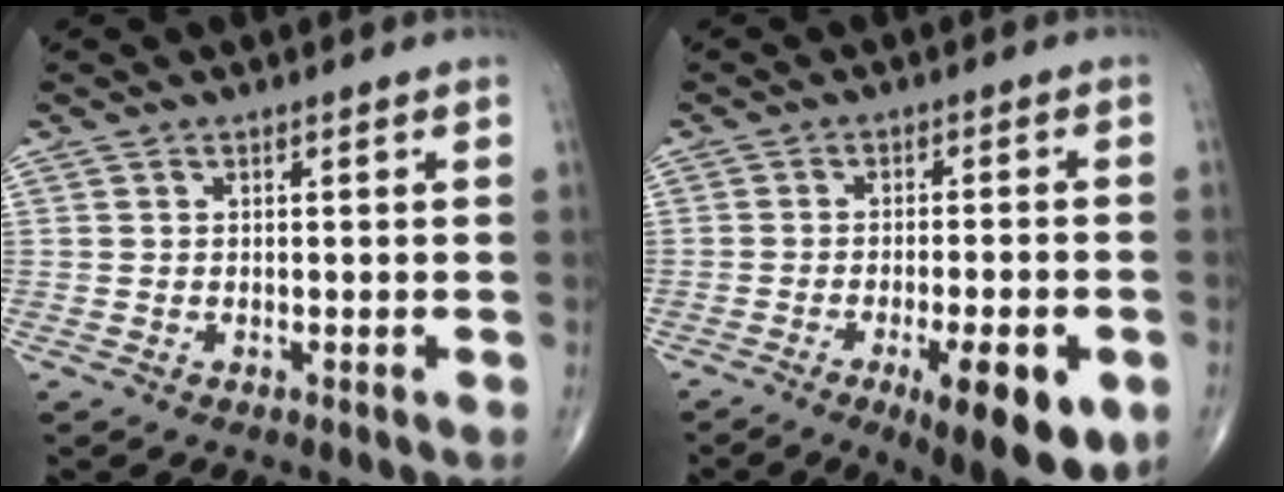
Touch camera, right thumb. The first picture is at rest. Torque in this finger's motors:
{"motor_torque": [1.71, 1.97, 0.48, -0.64, 0.31]}